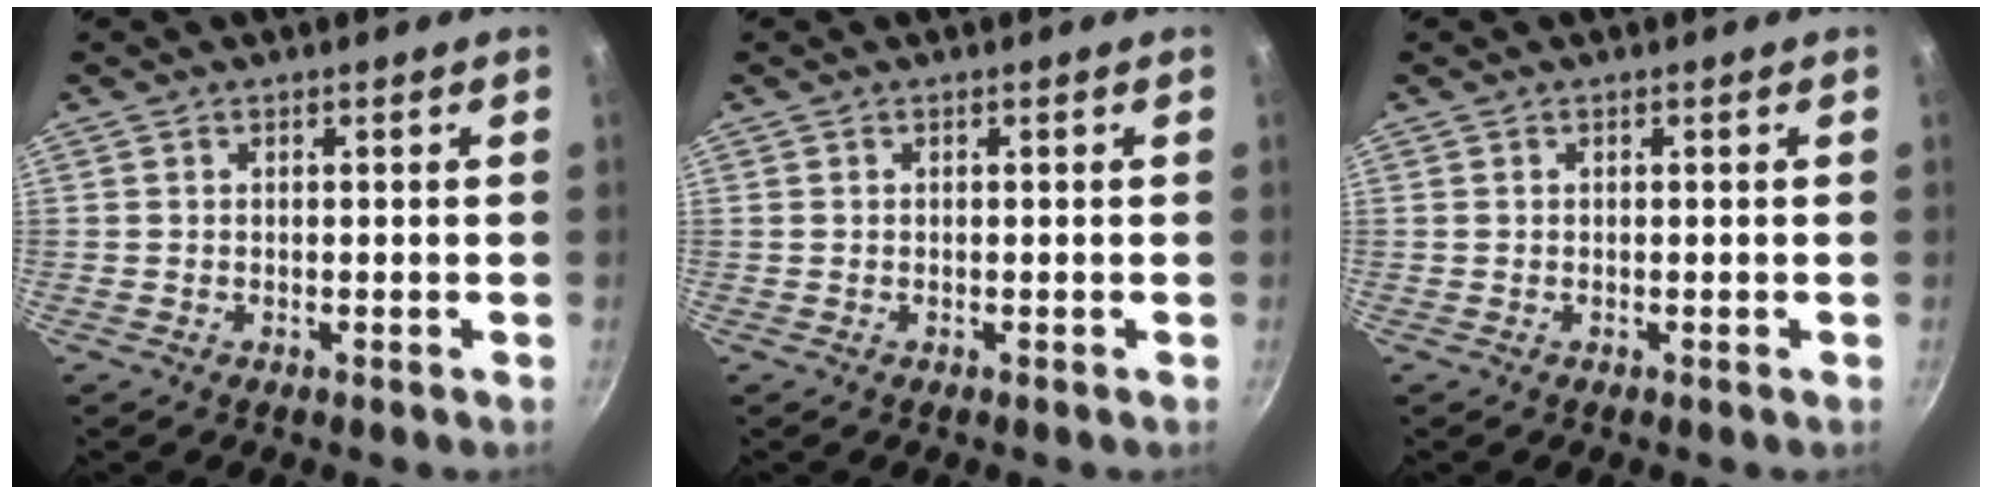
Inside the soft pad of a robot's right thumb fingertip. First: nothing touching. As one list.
[{"total": 0.0}, {"total": 0.0}]